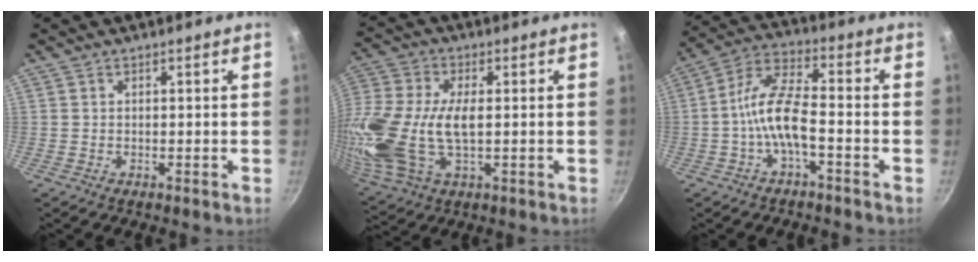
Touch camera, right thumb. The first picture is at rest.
{"total": 21.8, "force": [-0.7, 11.7, 18.4], "torque": [-0.427, 0.001, -0.021]}
{"total": 9.6, "force": [-3.2, 3.5, 8.3], "torque": [-0.166, 0.039, -0.072]}